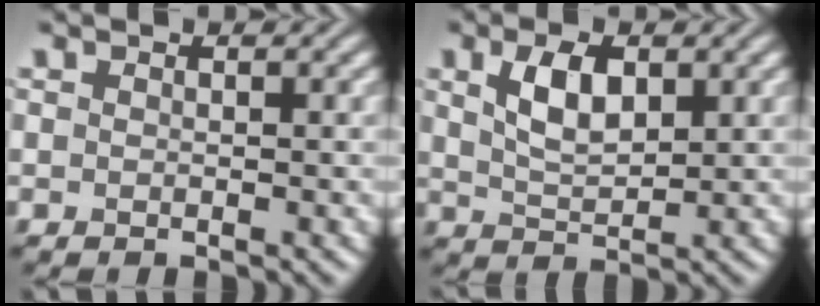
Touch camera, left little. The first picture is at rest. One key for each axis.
{"total": 4.0, "fx": 1.5, "fy": 2.0, "fz": 3.1, "tx": -0.066, "ty": 0.004, "tz": 0.033}